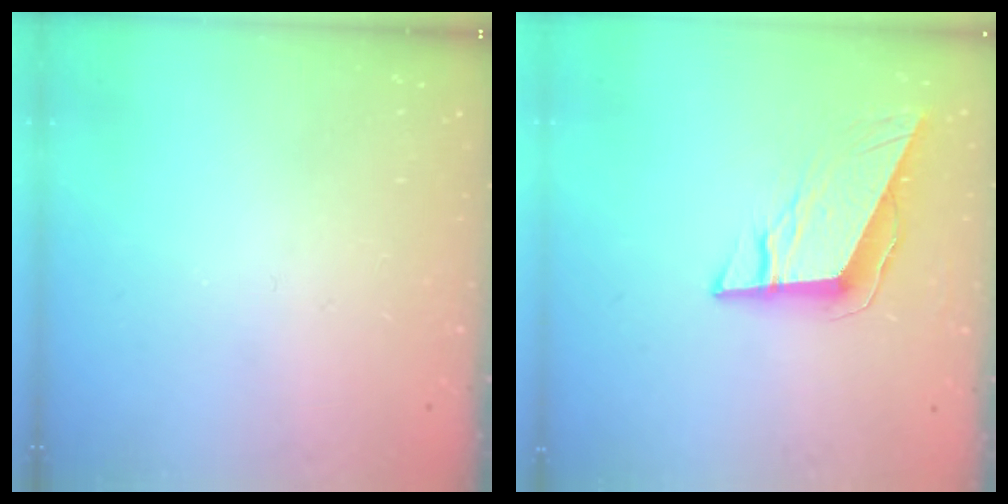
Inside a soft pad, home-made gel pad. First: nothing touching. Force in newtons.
{"total": 9.6, "press": 9.4, "slide": 1.8}